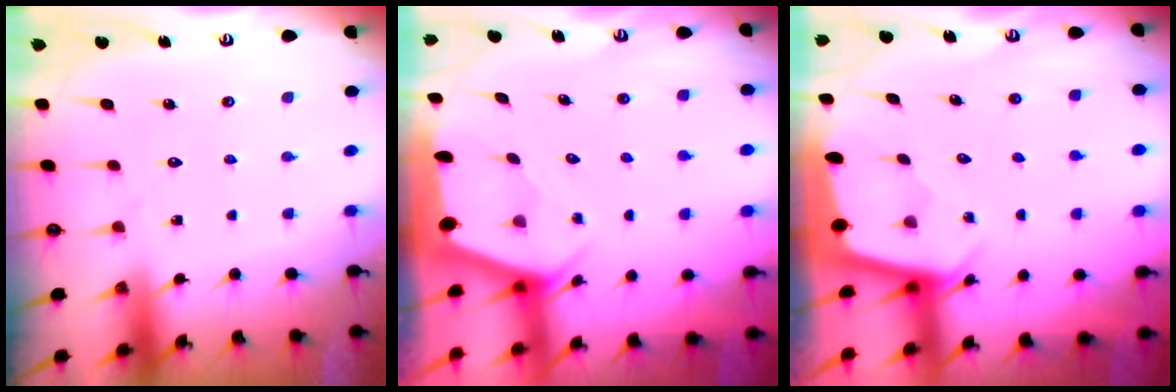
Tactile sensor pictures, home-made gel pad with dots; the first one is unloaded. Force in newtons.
{"total": 1.9, "press": 1.9, "slide": 0.3}
{"total": 1.9, "press": 1.9, "slide": 0.1}